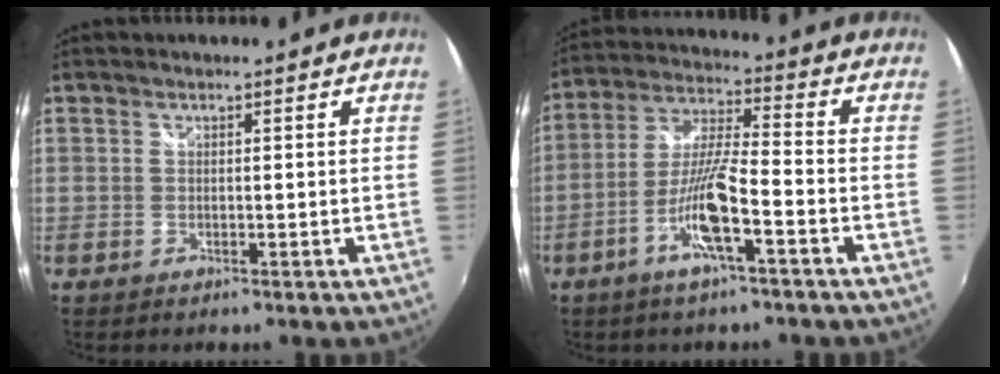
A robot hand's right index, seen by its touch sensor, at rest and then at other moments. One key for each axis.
{"total": 10.1, "fx": -4.9, "fy": 0.7, "fz": 8.8, "tx": -0.187, "ty": 0.000, "tz": -0.094}